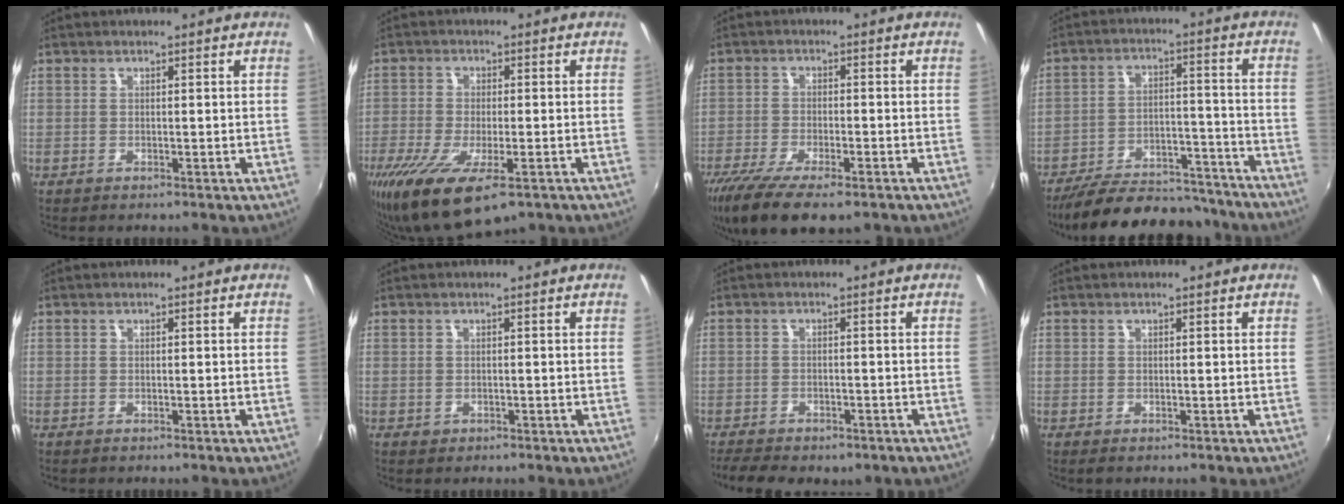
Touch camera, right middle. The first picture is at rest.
{"total": 13.2, "force": [-7.8, 4.5, 9.7], "torque": [-0.209, -0.055, -0.131]}
{"total": 14.4, "force": [-10.0, 4.6, 9.3], "torque": [-0.201, -0.056, -0.170]}
{"total": 22.0, "force": [-19.2, 7.1, 8.0], "torque": [-0.159, 0.016, -0.256]}
{"total": 0.0}
{"total": 0.8, "force": [-0.5, 0.7, 0.2], "torque": [-0.005, -0.003, -0.004]}
{"total": 8.7, "force": [-6.6, 3.6, 4.3], "torque": [-0.105, -0.026, -0.098]}
{"total": 0.0}